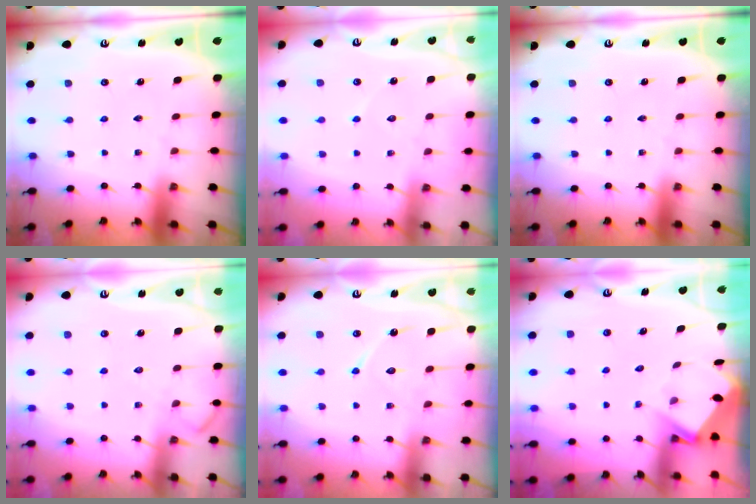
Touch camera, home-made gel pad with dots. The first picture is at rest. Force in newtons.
{"total": 4.1, "press": 4.1, "slide": 0.5}
{"total": 0.0}
{"total": 8.0, "press": 7.9, "slide": 1.0}
{"total": 9.3, "press": 9.3, "slide": 0.2}
{"total": 3.9, "press": 3.9, "slide": 0.4}